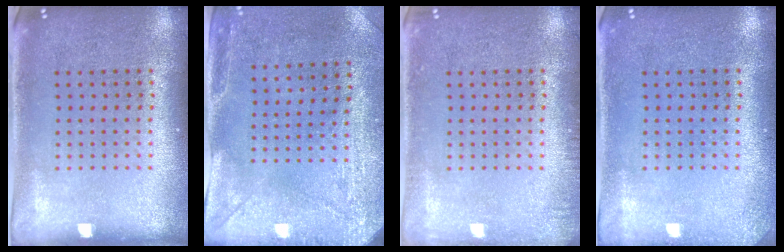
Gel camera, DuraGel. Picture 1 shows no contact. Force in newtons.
{"total": 3.0, "press": 2.4, "slide": 1.8}
{"total": 1.2, "press": 1.1, "slide": 0.2}
{"total": 1.2, "press": 1.2, "slide": 0.1}